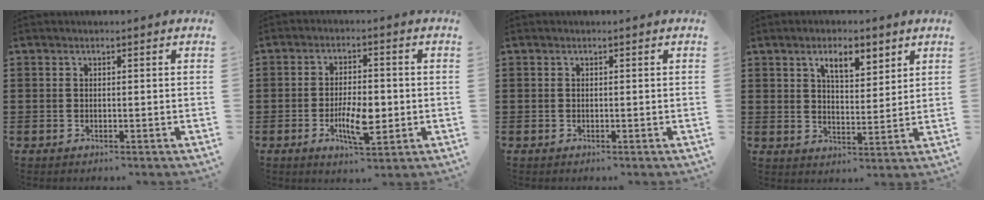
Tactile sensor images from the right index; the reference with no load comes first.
{"total": 6.8, "force": [-1.6, 2.6, 6.1], "torque": [-0.116, 0.001, -0.029]}
{"total": 0.0}
{"total": 5.5, "force": [3.6, 2.0, 3.7], "torque": [-0.058, -0.001, 0.059]}